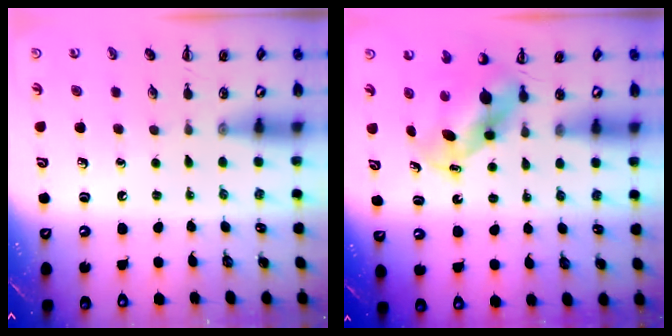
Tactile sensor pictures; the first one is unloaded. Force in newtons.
{"total": 5.5, "press": 5.4, "slide": 1.3}